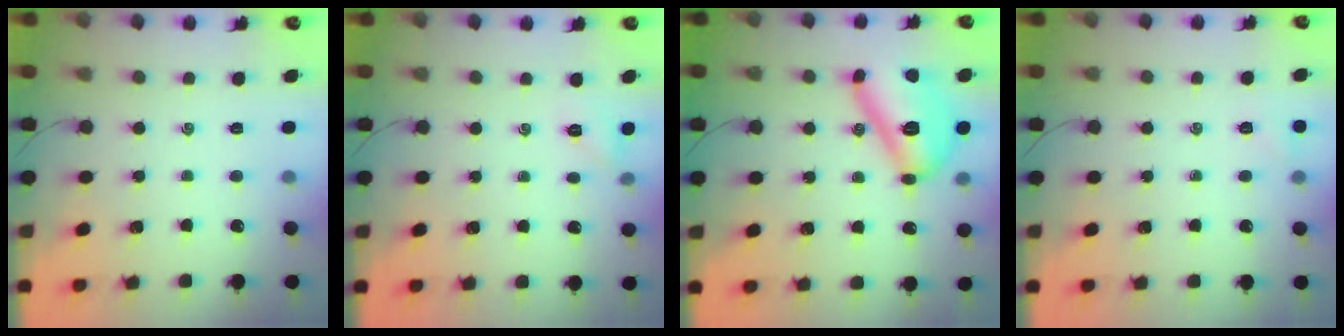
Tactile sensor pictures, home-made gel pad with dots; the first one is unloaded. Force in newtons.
{"total": 3.3, "press": 3.3, "slide": 0.2}
{"total": 16.8, "press": 16.8, "slide": 1.0}
{"total": 4.5, "press": 4.3, "slide": 1.1}